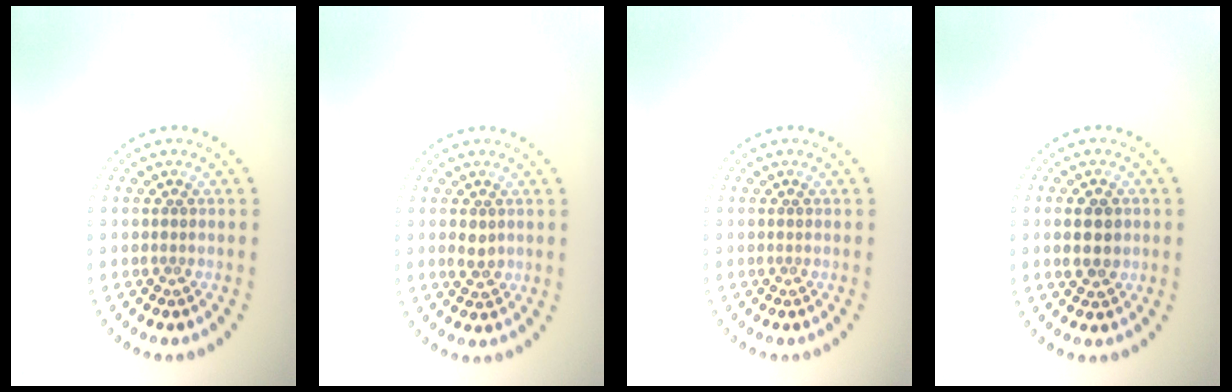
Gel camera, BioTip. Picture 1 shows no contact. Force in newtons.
{"total": 1.3, "press": 1.3, "slide": 0.1}
{"total": 0.0}
{"total": 2.6, "press": 2.6, "slide": 0.1}